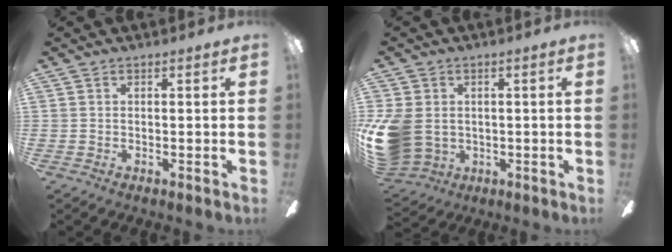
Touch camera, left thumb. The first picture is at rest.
{"total": 13.1, "force": [-0.6, 10.5, 7.8], "torque": [-0.184, 0.006, -0.005]}